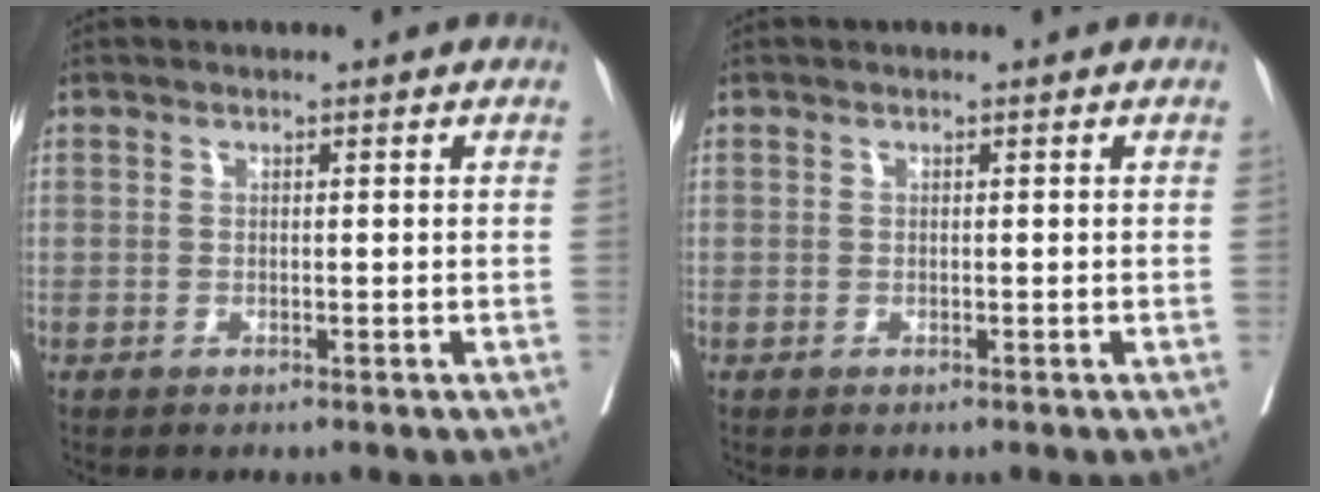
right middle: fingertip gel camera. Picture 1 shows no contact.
{"total": 0.0}